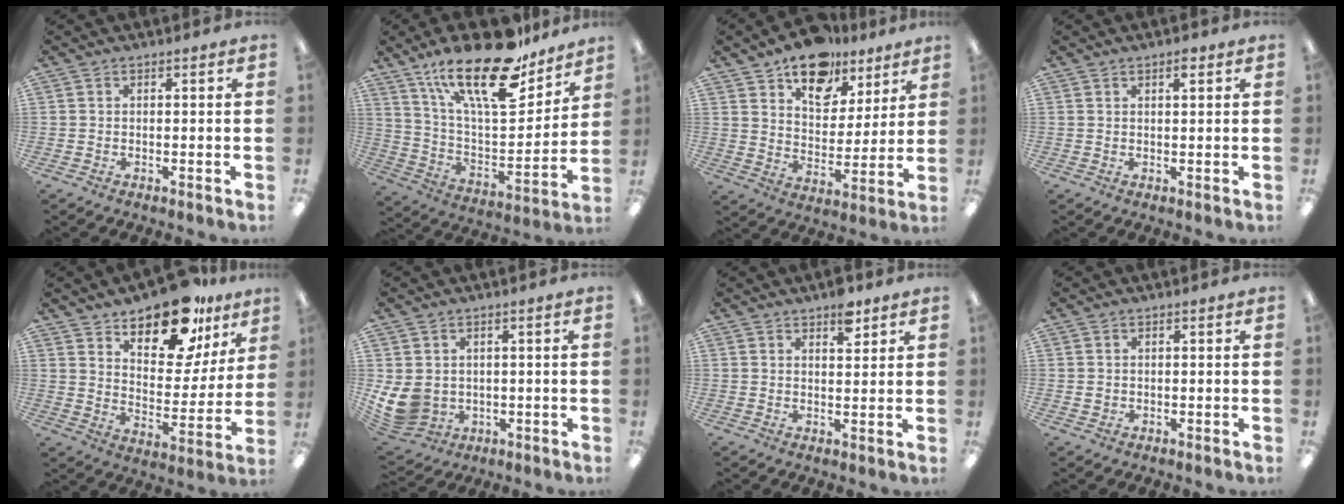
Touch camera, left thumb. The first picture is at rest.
{"total": 24.9, "force": [16.9, 9.3, 15.8], "torque": [-0.255, -0.098, 0.287]}
{"total": 14.7, "force": [11.0, 8.2, 5.4], "torque": [-0.078, -0.068, 0.199]}
{"total": 1.7, "force": [1.3, 0.6, 0.9], "torque": [-0.011, -0.003, 0.021]}
{"total": 18.0, "force": [14.0, 7.5, 8.4], "torque": [-0.127, -0.092, 0.241]}
{"total": 8.4, "force": [0.5, 7.4, 4.0], "torque": [-0.104, -0.001, 0.015]}
{"total": 5.6, "force": [3.8, 2.7, 3.2], "torque": [-0.030, -0.022, 0.060]}
{"total": 1.0, "force": [0.2, 0.9, 0.2], "torque": [-0.005, 0.004, 0.003]}